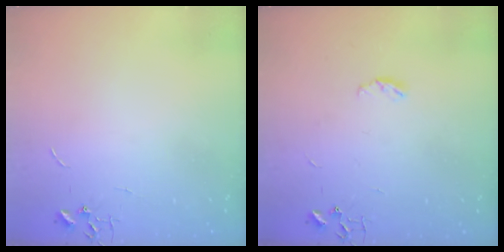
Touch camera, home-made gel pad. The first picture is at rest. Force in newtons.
{"total": 4.2, "press": 4.2, "slide": 0.6}